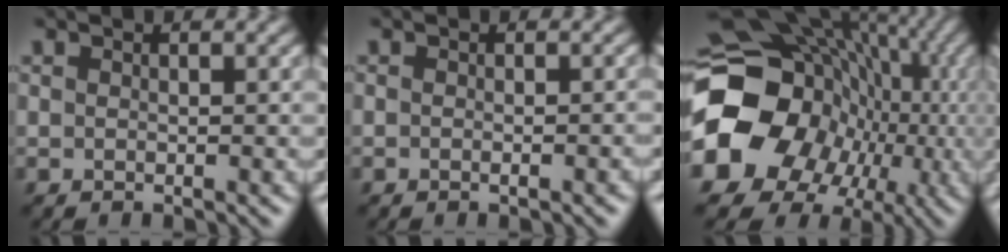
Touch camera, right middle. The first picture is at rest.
{"total": 1.6, "force": [-0.6, 0.6, 1.4], "torque": [0.005, 0.009, -0.008]}
{"total": 17.6, "force": [-3.0, 15.6, 7.6], "torque": [-0.148, -0.016, -0.068]}